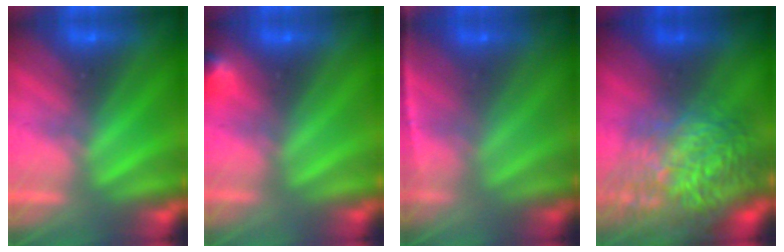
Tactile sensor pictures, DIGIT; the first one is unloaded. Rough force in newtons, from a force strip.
{"total": 3.0}
{"total": 1.6}
{"total": 7.2}